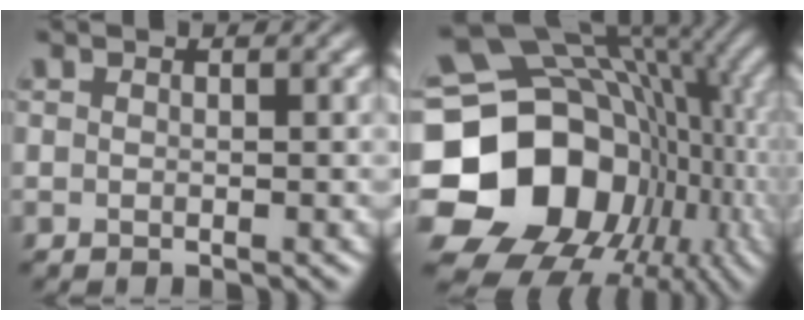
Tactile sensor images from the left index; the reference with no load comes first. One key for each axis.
{"total": 18.8, "fx": -2.2, "fy": 15.8, "fz": 10.0, "tx": -0.196, "ty": -0.011, "tz": -0.020}